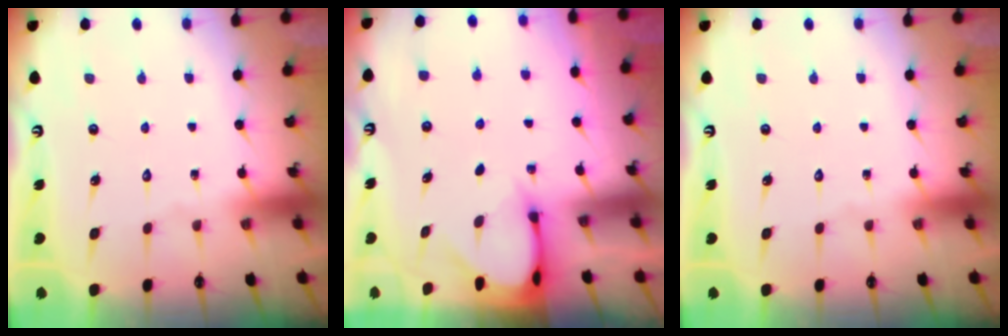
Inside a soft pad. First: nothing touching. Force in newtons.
{"total": 2.9, "press": 2.9, "slide": 0.2}
{"total": 0.0}